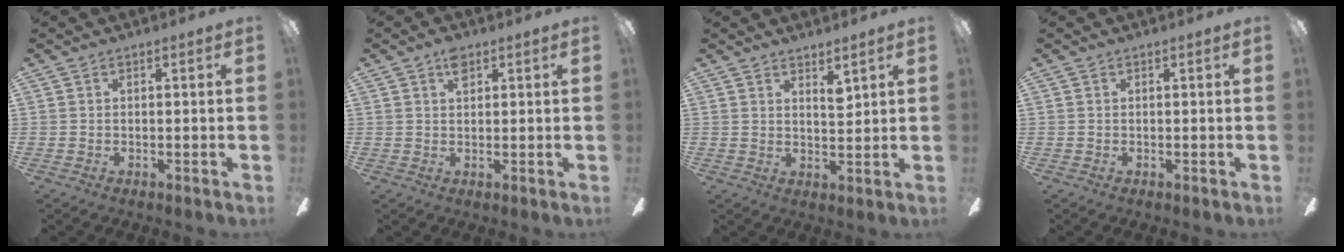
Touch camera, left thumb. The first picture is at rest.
{"total": 3.5, "force": [2.0, 1.7, 2.2], "torque": [-0.034, -0.002, 0.032]}
{"total": 3.9, "force": [3.2, 0.6, 2.1], "torque": [-0.032, -0.021, 0.051]}
{"total": 0.0}